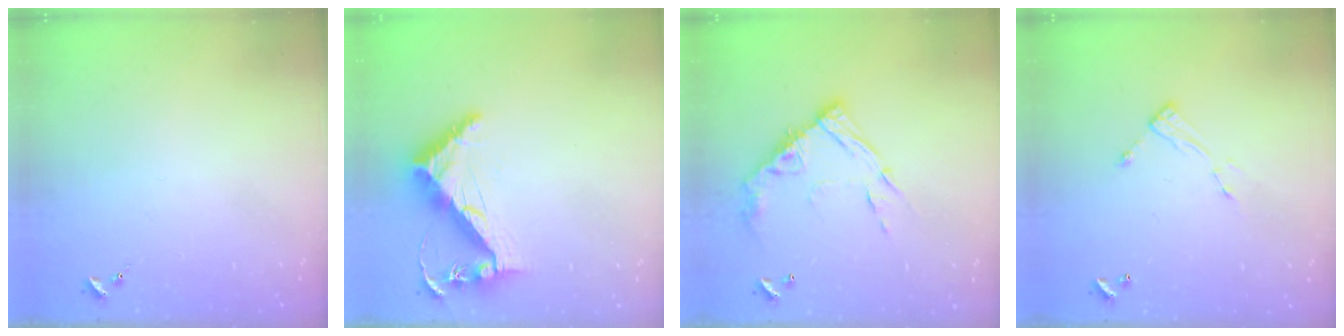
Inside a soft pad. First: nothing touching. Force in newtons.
{"total": 8.7, "press": 8.6, "slide": 0.9}
{"total": 14.5, "press": 14.4, "slide": 1.3}
{"total": 6.6, "press": 6.6, "slide": 0.2}